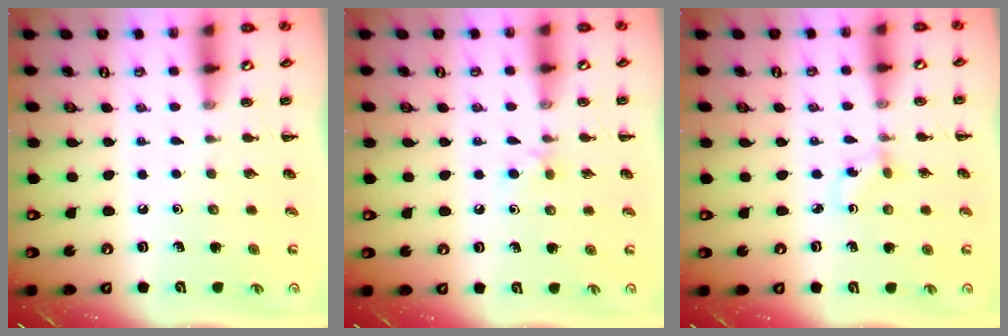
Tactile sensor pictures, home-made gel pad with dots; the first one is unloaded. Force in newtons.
{"total": 4.4, "press": 4.1, "slide": 1.6}
{"total": 1.2, "press": 1.0, "slide": 0.7}